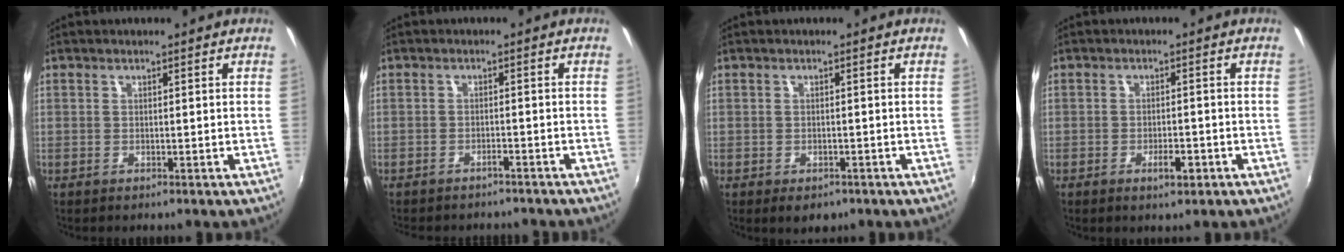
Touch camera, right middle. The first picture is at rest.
{"total": 4.5, "force": [-4.1, 1.1, 1.4], "torque": [-0.040, -0.010, -0.057]}
{"total": 3.4, "force": [-2.1, 2.0, 1.7], "torque": [-0.033, -0.014, -0.027]}
{"total": 3.0, "force": [-1.6, 1.0, 2.3], "torque": [-0.044, -0.003, -0.021]}